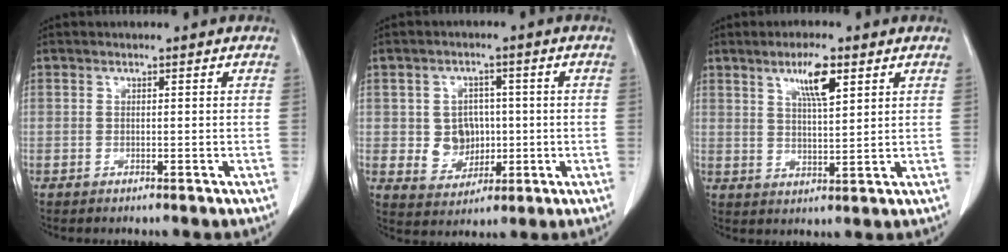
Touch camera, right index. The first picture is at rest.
{"total": 6.0, "force": [0.1, 5.3, 2.8], "torque": [-0.044, 0.009, 0.012]}
{"total": 6.2, "force": [3.3, 1.1, 5.1], "torque": [-0.093, 0.000, 0.059]}